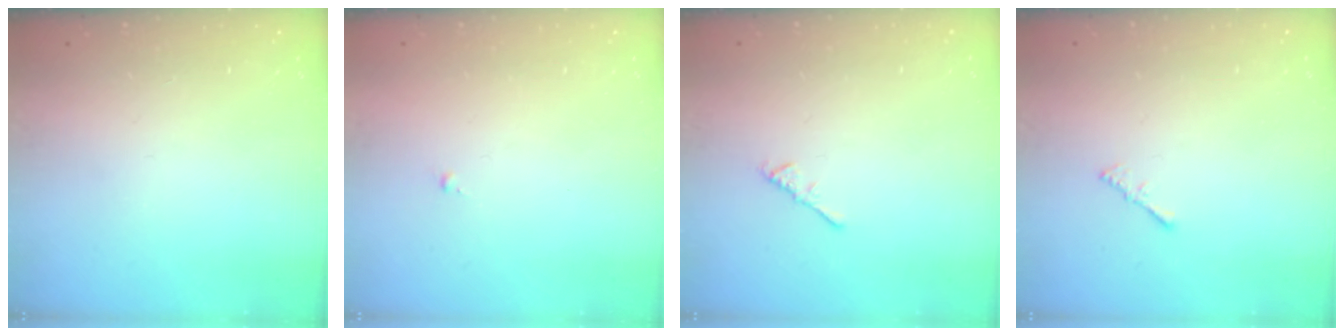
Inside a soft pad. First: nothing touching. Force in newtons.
{"total": 0.0}
{"total": 1.1, "press": 1.0, "slide": 0.4}
{"total": 0.7, "press": 0.6, "slide": 0.3}